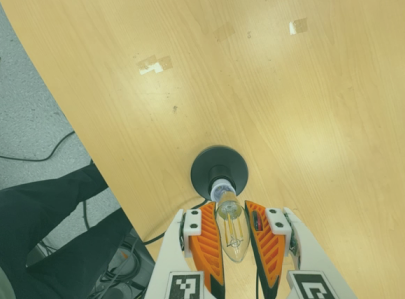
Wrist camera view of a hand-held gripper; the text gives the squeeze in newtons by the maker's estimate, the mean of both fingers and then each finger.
{"total": 20.2, "left": 21.2, "right": 19.1}